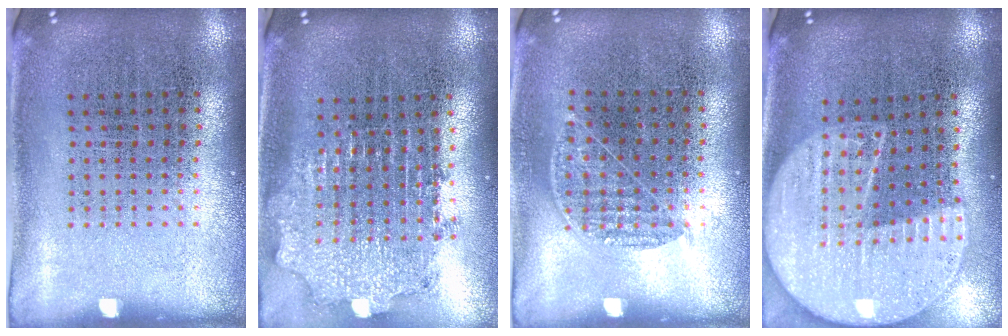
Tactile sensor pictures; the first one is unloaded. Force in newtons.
{"total": 2.0, "press": 1.6, "slide": 1.3}
{"total": 0.8, "press": 0.7, "slide": 0.5}
{"total": 2.3, "press": 2.0, "slide": 1.2}